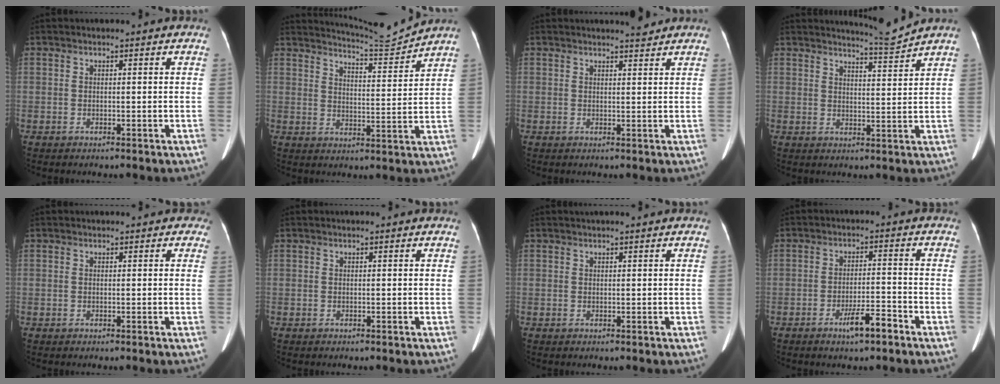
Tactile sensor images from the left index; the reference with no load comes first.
{"total": 7.8, "force": [7.5, -1.9, 0.0], "torque": [-0.020, -0.032, 0.122]}
{"total": 2.3, "force": [2.2, 0.0, 0.6], "torque": [-0.011, -0.004, 0.031]}
{"total": 4.2, "force": [3.9, -1.6, -0.2], "torque": [-0.007, -0.026, 0.067]}
{"total": 0.8, "force": [0.5, 0.6, 0.2], "torque": [0.010, 0.001, -0.003]}
{"total": 0.0}
{"total": 1.7, "force": [1.4, 0.0, 1.0], "torque": [-0.007, 0.026, 0.023]}
{"total": 4.9, "force": [-3.4, 0.6, 3.5], "torque": [-0.065, -0.004, -0.057]}